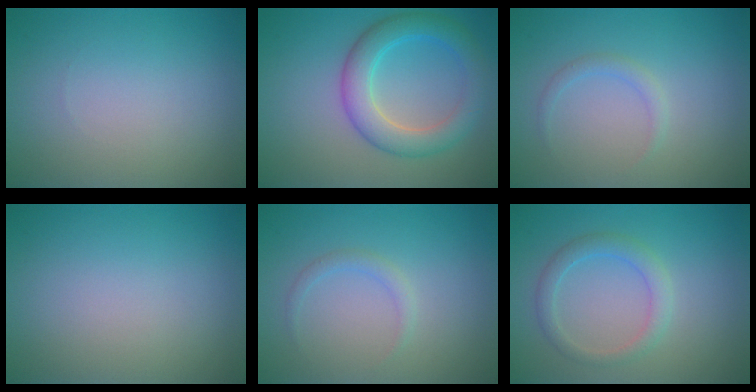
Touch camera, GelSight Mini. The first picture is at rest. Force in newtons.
{"total": 5.0, "press": 5.0, "slide": 0.2}
{"total": 1.0, "press": 1.0, "slide": 0.0}
{"total": 0.0}
{"total": 1.0, "press": 1.0, "slide": 0.0}
{"total": 2.3, "press": 2.2, "slide": 0.1}